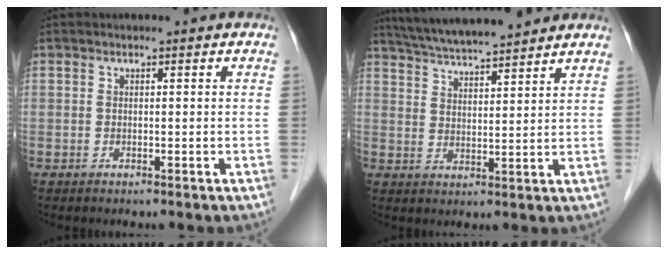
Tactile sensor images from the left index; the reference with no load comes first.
{"total": 13.6, "force": [12.2, 1.1, 5.8], "torque": [-0.099, 0.024, 0.197]}